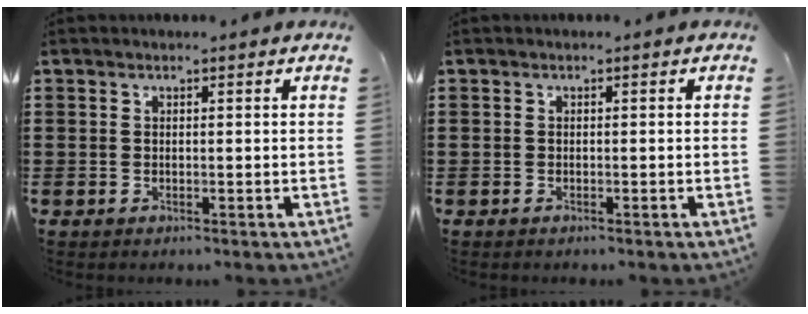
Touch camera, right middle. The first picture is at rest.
{"total": 0.0}